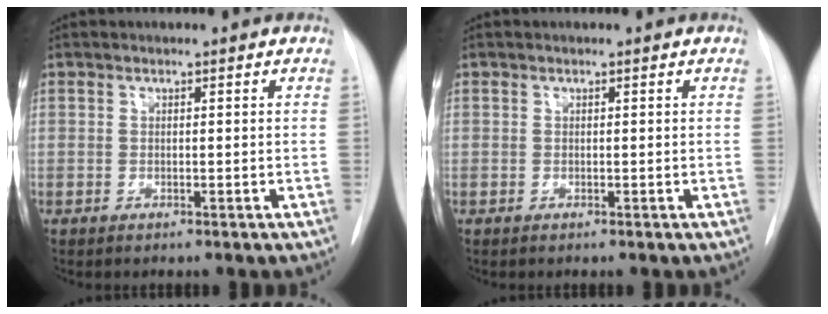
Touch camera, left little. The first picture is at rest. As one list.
[{"total": 0.0}]